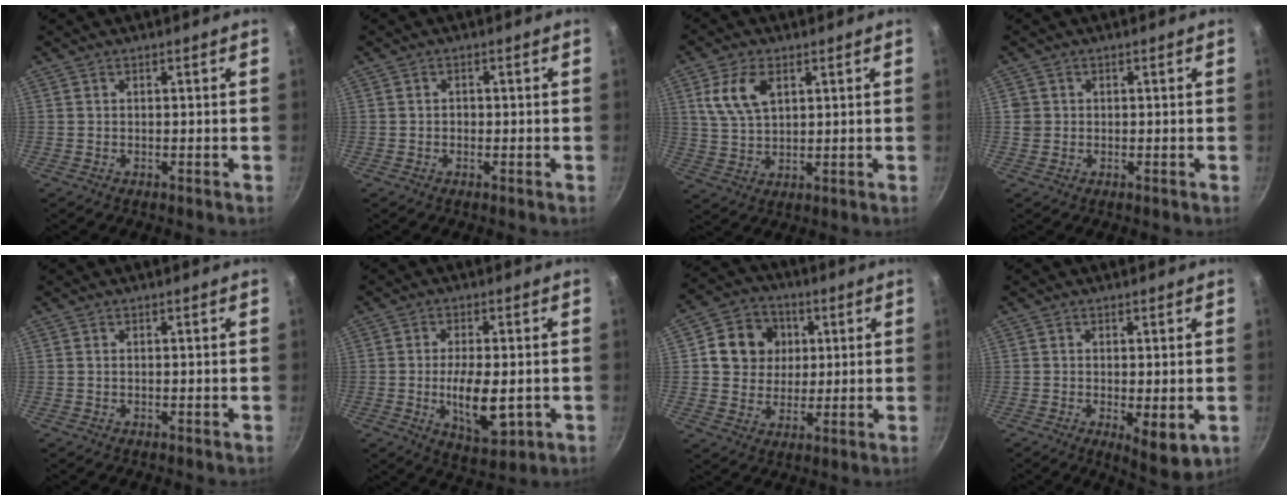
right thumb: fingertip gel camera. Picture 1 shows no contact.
{"total": 1.0, "force": [-0.2, 0.8, 0.5], "torque": [0.000, 0.004, -0.005]}
{"total": 8.8, "force": [3.2, 5.3, 6.2], "torque": [-0.115, -0.005, 0.066]}
{"total": 1.9, "force": [0.2, 1.8, 0.5], "torque": [-0.001, 0.002, 0.006]}
{"total": 0.0}
{"total": 9.8, "force": [-1.6, 4.3, 8.6], "torque": [-0.138, -0.012, -0.019]}
{"total": 11.4, "force": [2.3, 10.1, 4.8], "torque": [-0.042, 0.001, 0.036]}
{"total": 6.3, "force": [-1.5, 2.1, 5.7], "torque": [-0.081, -0.020, -0.016]}